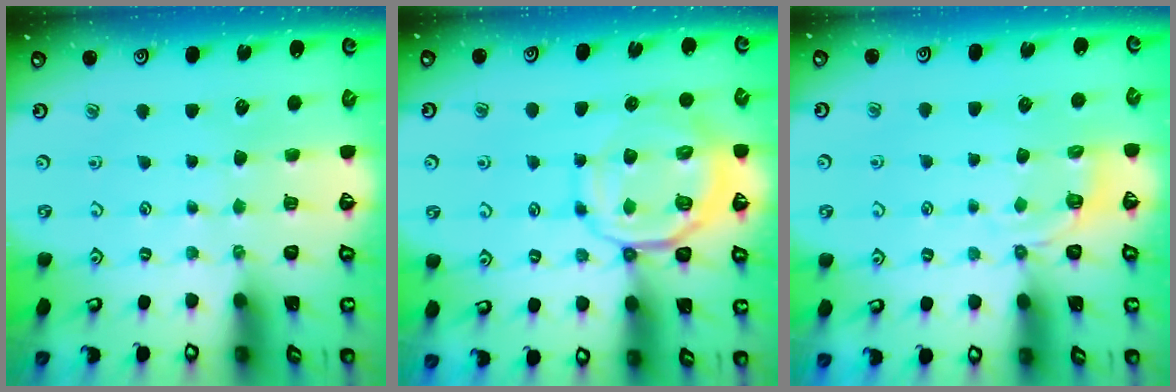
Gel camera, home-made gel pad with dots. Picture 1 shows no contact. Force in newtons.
{"total": 10.9, "press": 10.7, "slide": 2.1}
{"total": 3.8, "press": 3.2, "slide": 2.1}